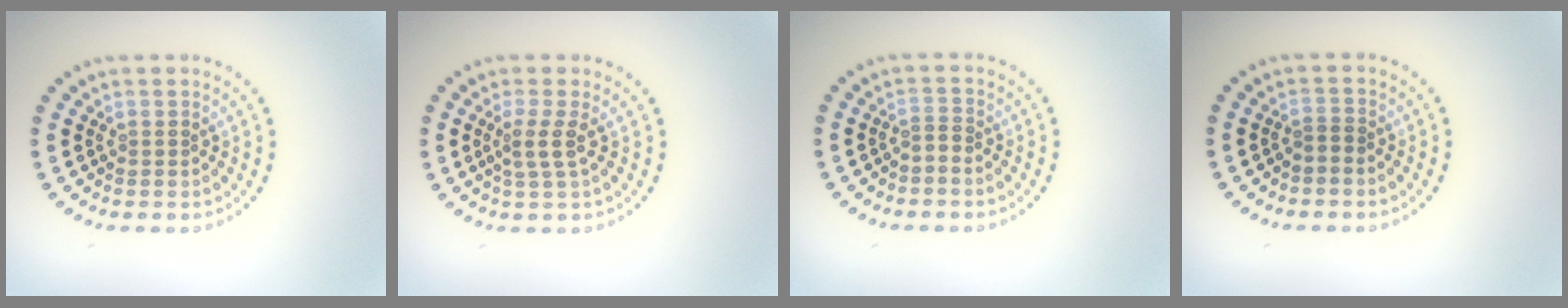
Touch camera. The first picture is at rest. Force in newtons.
{"total": 2.0, "press": 1.5, "slide": 1.3}
{"total": 0.8, "press": 0.3, "slide": 0.8}
{"total": 0.6, "press": 0.4, "slide": 0.5}